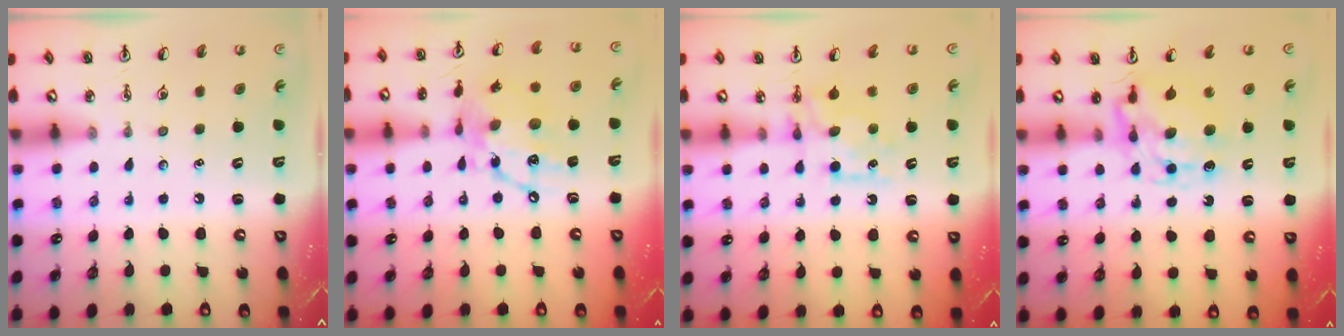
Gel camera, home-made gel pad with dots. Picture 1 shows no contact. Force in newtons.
{"total": 14.0, "press": 13.9, "slide": 1.6}
{"total": 7.7, "press": 7.7, "slide": 0.7}
{"total": 8.9, "press": 8.9, "slide": 0.7}